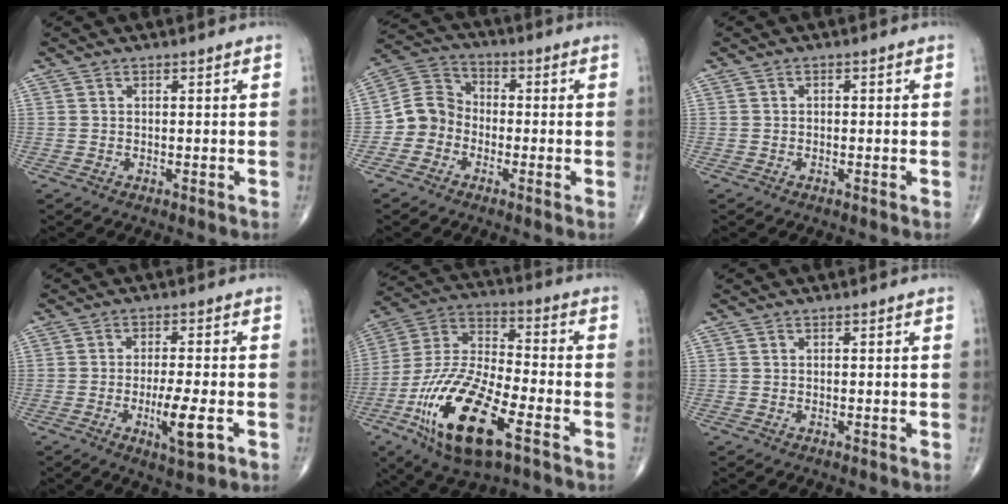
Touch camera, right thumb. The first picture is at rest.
{"total": 7.5, "force": [-2.5, 6.6, 2.6], "torque": [-0.028, 0.035, -0.061]}
{"total": 0.6, "force": [-0.1, 0.5, 0.3], "torque": [0.003, 0.003, -0.006]}
{"total": 7.4, "force": [-2.4, 1.8, 6.8], "torque": [-0.119, -0.005, -0.035]}
{"total": 22.0, "force": [-9.6, 8.4, 17.9], "torque": [-0.373, 0.027, -0.174]}
{"total": 0.0}